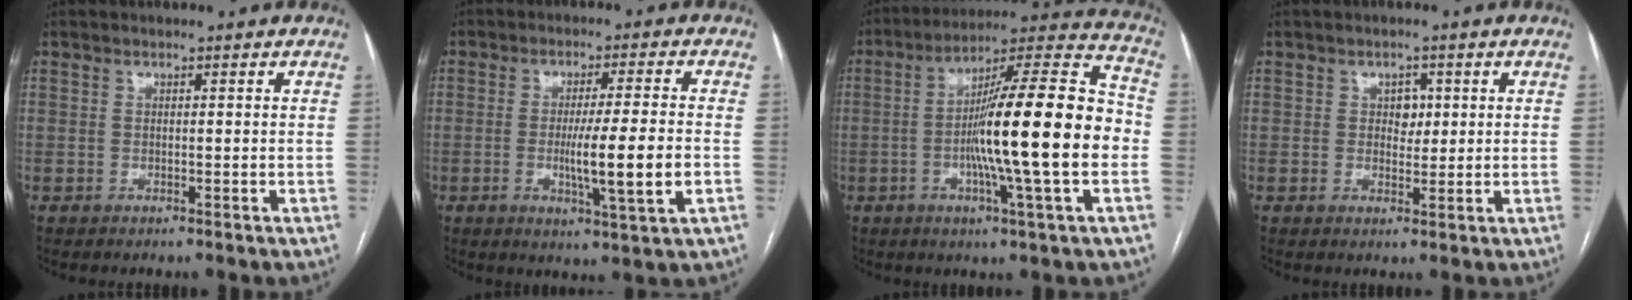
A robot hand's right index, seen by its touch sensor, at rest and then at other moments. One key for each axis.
{"total": 9.4, "fx": -2.0, "fy": -0.6, "fz": 9.2, "tx": -0.155, "ty": -0.017, "tz": -0.035}
{"total": 20.4, "fx": -3.0, "fy": 0.1, "fz": 20.2, "tx": -0.317, "ty": 0.010, "tz": -0.058}
{"total": 2.5, "fx": 0.5, "fy": 1.7, "fz": 1.7, "tx": -0.019, "ty": 0.004, "tz": 0.007}